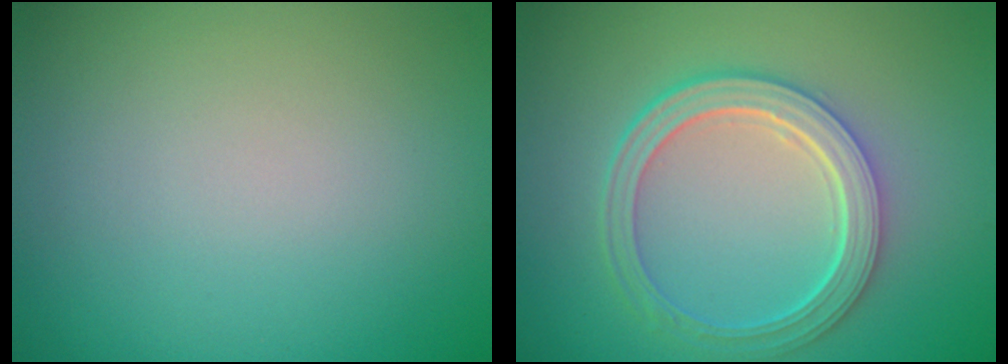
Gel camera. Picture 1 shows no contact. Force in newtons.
{"total": 5.1, "press": 3.9, "slide": 3.3}